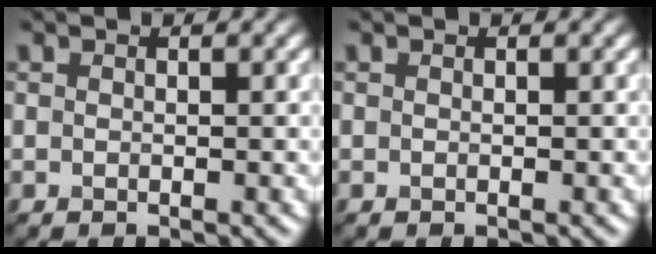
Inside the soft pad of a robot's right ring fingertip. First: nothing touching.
{"total": 0.0}